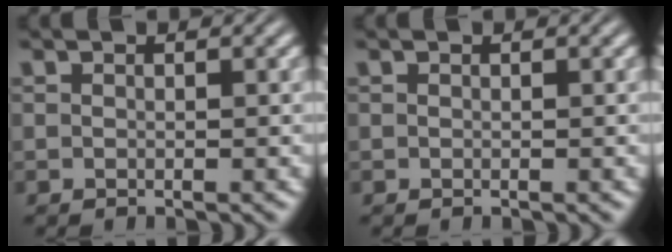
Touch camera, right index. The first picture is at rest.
{"total": 0.0}